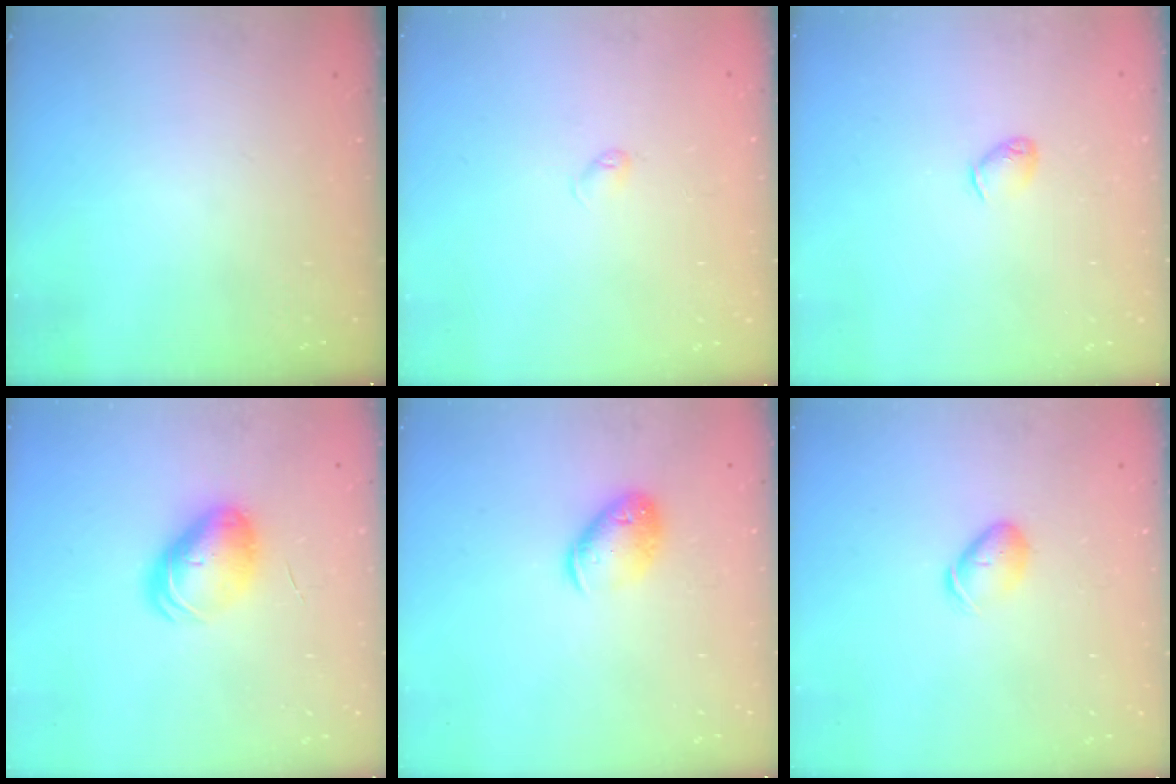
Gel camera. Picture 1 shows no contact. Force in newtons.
{"total": 2.7, "press": 2.6, "slide": 0.4}
{"total": 3.0, "press": 2.9, "slide": 0.7}
{"total": 8.6, "press": 8.5, "slide": 1.0}
{"total": 10.5, "press": 10.4, "slide": 1.5}
{"total": 5.9, "press": 5.9, "slide": 0.8}